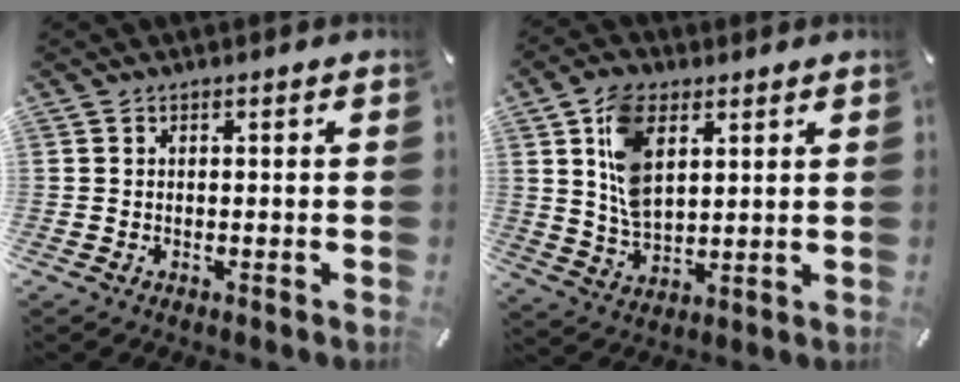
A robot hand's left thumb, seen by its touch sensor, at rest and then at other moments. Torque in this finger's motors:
{"motor_torque": [0.65, 0.03, 0.63, 0.22, 0.15]}